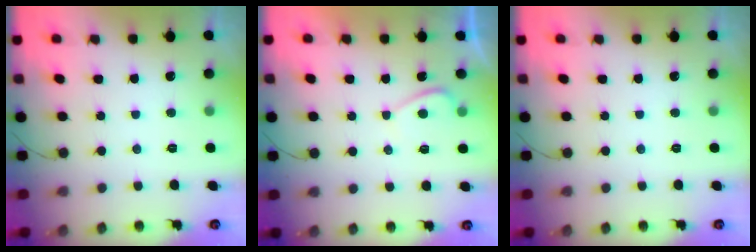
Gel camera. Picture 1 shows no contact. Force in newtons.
{"total": 0.0}
{"total": 0.0}